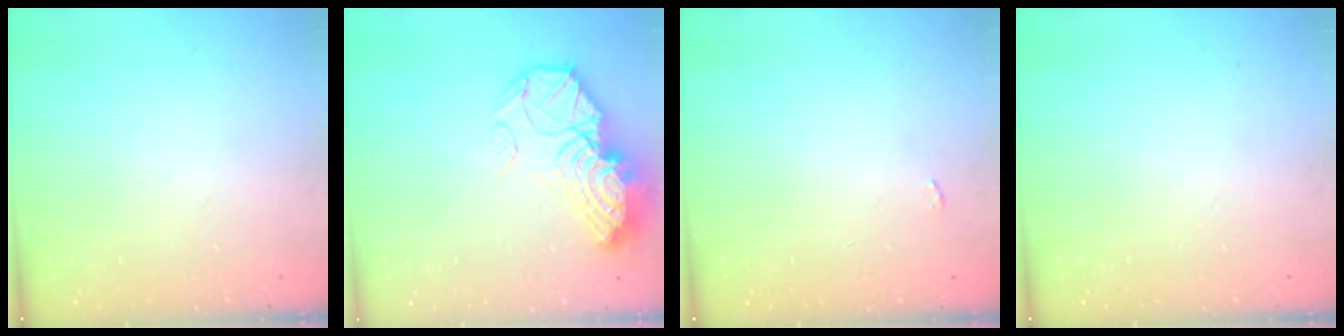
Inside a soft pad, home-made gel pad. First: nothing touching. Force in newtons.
{"total": 18.3, "press": 18.2, "slide": 2.0}
{"total": 2.2, "press": 2.1, "slide": 0.3}
{"total": 0.0}